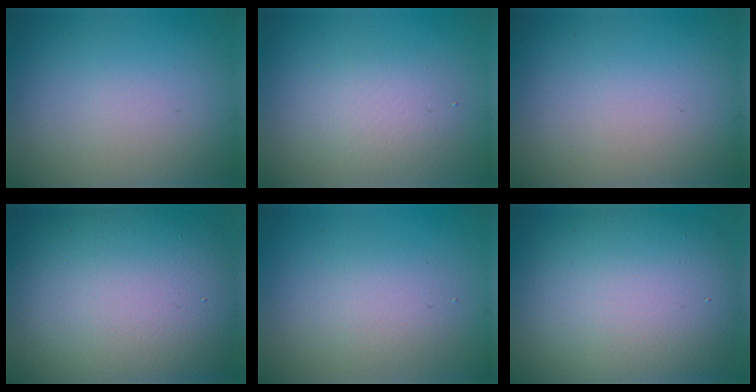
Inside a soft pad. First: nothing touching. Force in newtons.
{"total": 2.4, "press": 2.4, "slide": 0.2}
{"total": 0.0}
{"total": 15.3, "press": 15.3, "slide": 0.6}
{"total": 2.2, "press": 2.2, "slide": 0.1}
{"total": 13.3, "press": 13.3, "slide": 0.1}